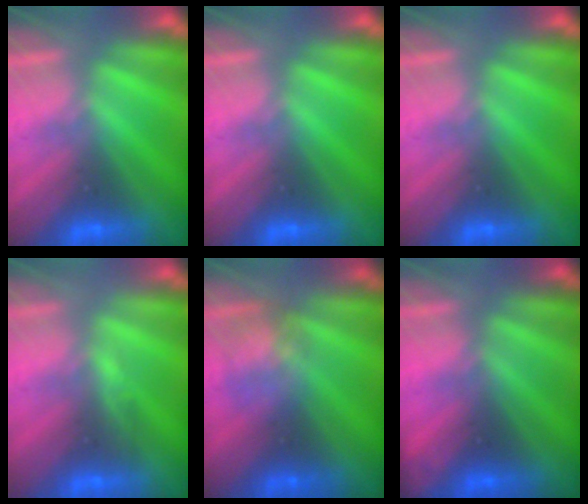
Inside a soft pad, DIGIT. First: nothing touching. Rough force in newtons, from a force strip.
{"total": 0.0}
{"total": 0.0}
{"total": 2.6}
{"total": 2.3}
{"total": 2.0}